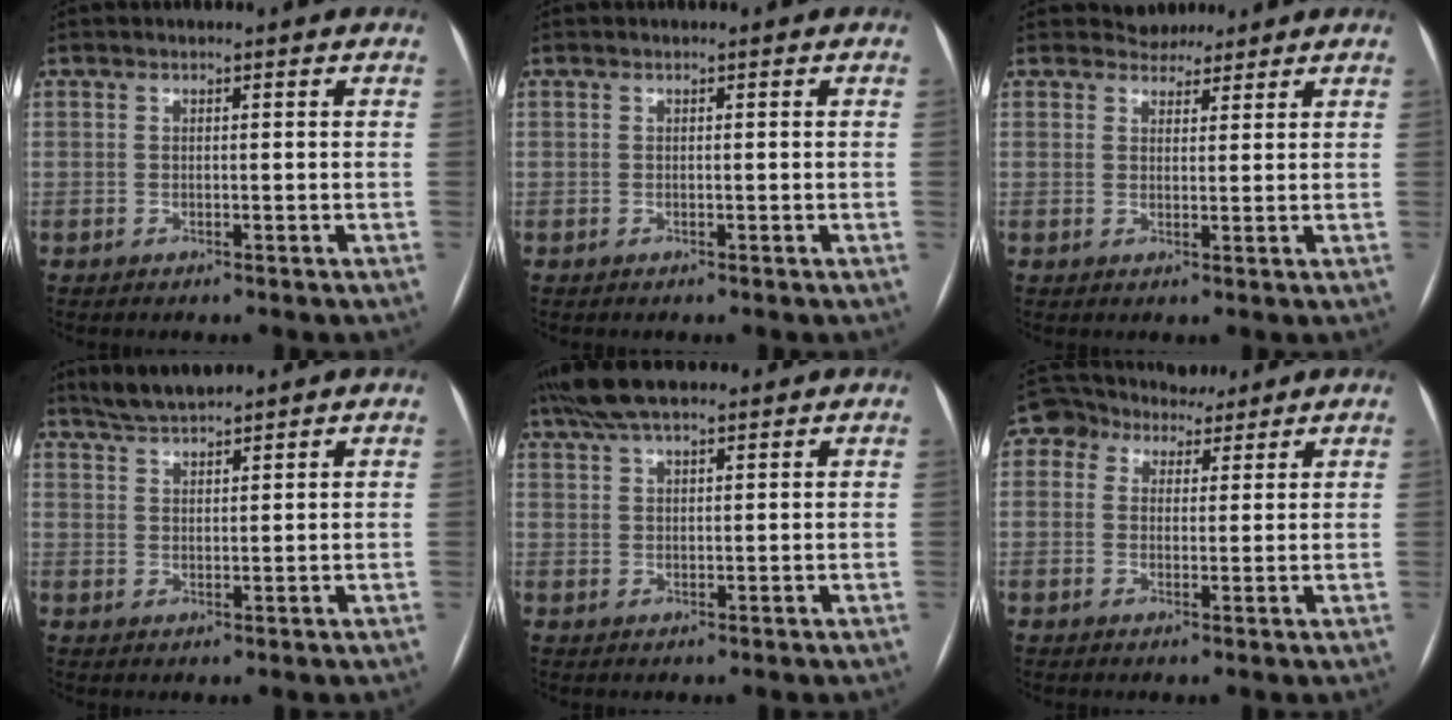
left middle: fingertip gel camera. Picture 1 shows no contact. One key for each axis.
{"total": 0.0}
{"total": 3.0, "fx": 2.7, "fy": 1.3, "fz": -0.2, "tx": 0.000, "ty": 0.004, "tz": 0.042}
{"total": 4.6, "fx": 4.3, "fy": 0.1, "fz": 1.5, "tx": -0.038, "ty": 0.013, "tz": 0.085}
{"total": 8.7, "fx": 6.7, "fy": 2.2, "fz": 5.0, "tx": -0.094, "ty": 0.037, "tz": 0.120}
{"total": 6.0, "fx": 4.7, "fy": 3.6, "fz": 1.2, "tx": -0.026, "ty": 0.021, "tz": 0.075}